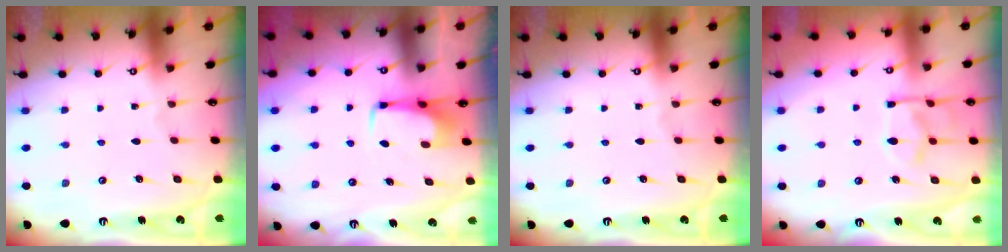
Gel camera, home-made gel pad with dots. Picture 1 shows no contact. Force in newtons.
{"total": 3.0, "press": 3.0, "slide": 0.4}
{"total": 0.0}
{"total": 11.8, "press": 11.7, "slide": 1.7}